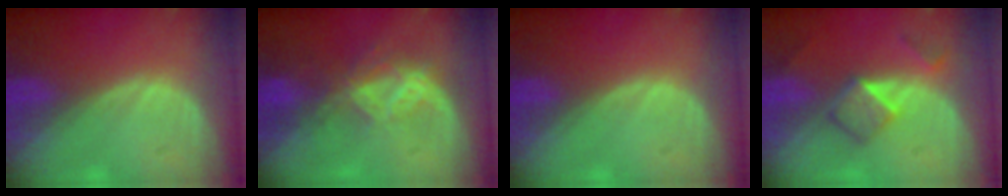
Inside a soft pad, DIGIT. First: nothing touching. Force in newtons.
{"total": 6.7, "press": 5.7, "slide": 3.5}
{"total": 0.0}
{"total": 5.2, "press": 4.4, "slide": 2.7}